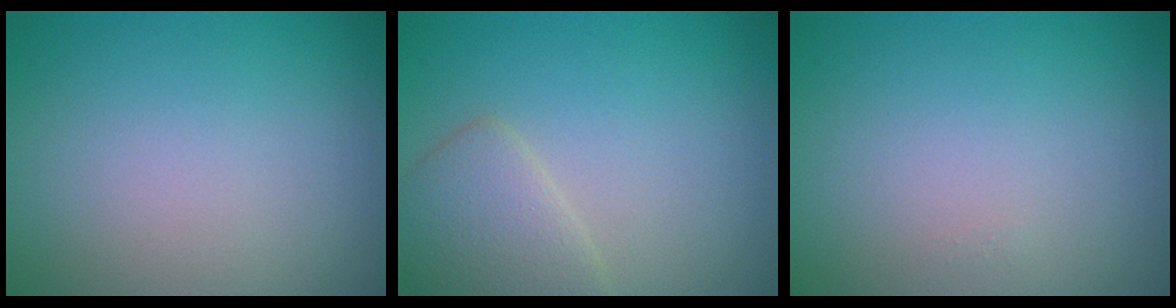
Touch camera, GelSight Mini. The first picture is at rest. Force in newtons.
{"total": 2.9, "press": 2.9, "slide": 0.1}
{"total": 0.0}